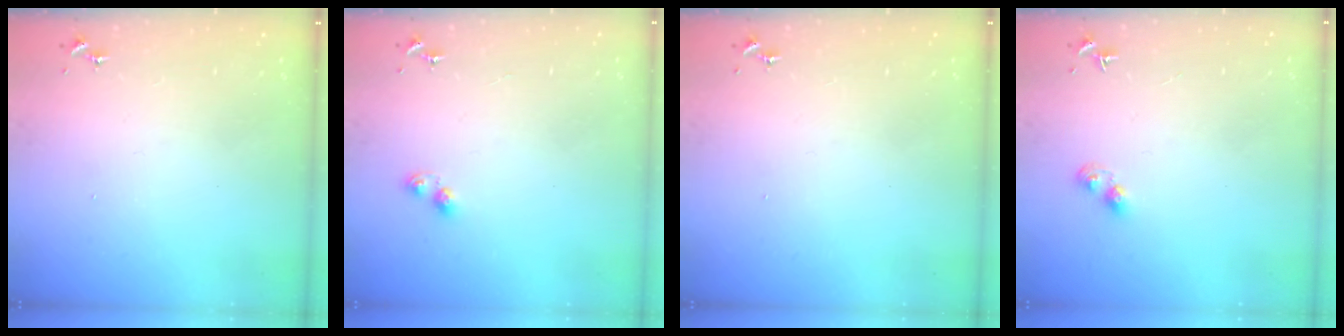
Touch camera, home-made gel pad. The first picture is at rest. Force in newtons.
{"total": 4.7, "press": 4.5, "slide": 1.3}
{"total": 0.0}
{"total": 4.2, "press": 4.2, "slide": 0.4}